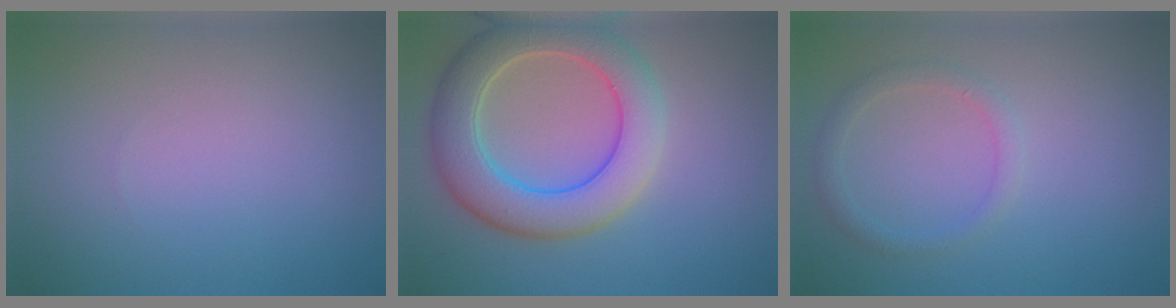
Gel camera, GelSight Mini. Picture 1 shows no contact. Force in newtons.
{"total": 7.5, "press": 7.5, "slide": 0.5}
{"total": 1.6, "press": 1.6, "slide": 0.1}